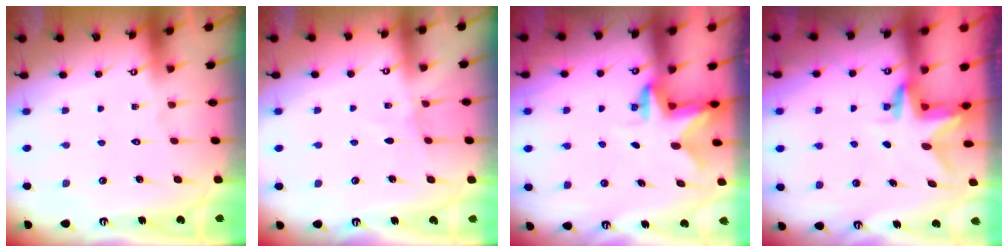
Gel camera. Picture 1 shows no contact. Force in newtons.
{"total": 2.9, "press": 2.9, "slide": 0.4}
{"total": 2.7, "press": 2.7, "slide": 0.5}
{"total": 2.9, "press": 2.9, "slide": 0.2}